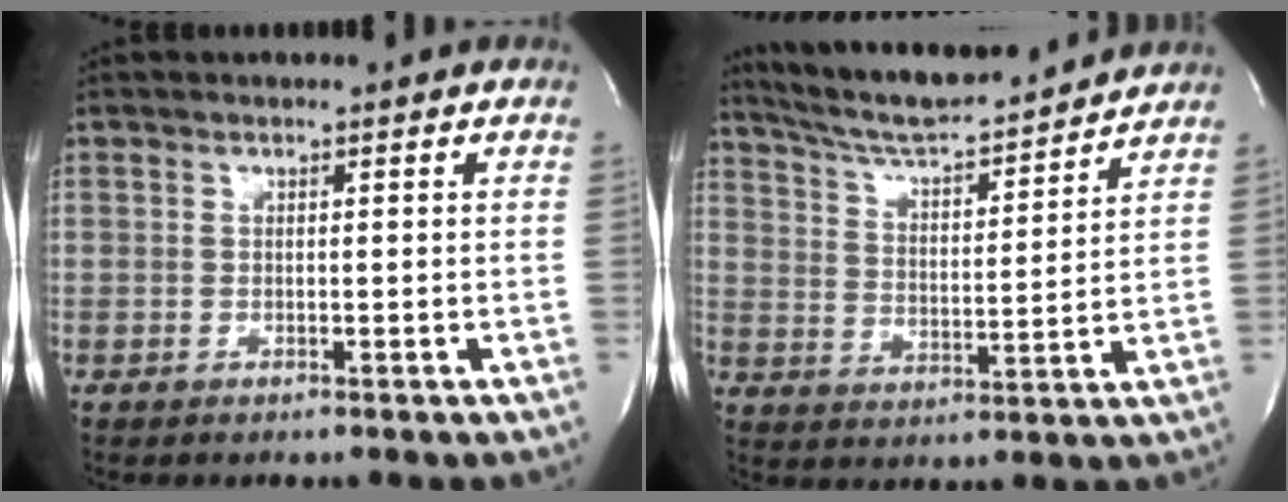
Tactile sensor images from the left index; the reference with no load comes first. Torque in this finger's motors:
{"motor_torque": [-0.06, -0.02, 0.38, 0.11]}